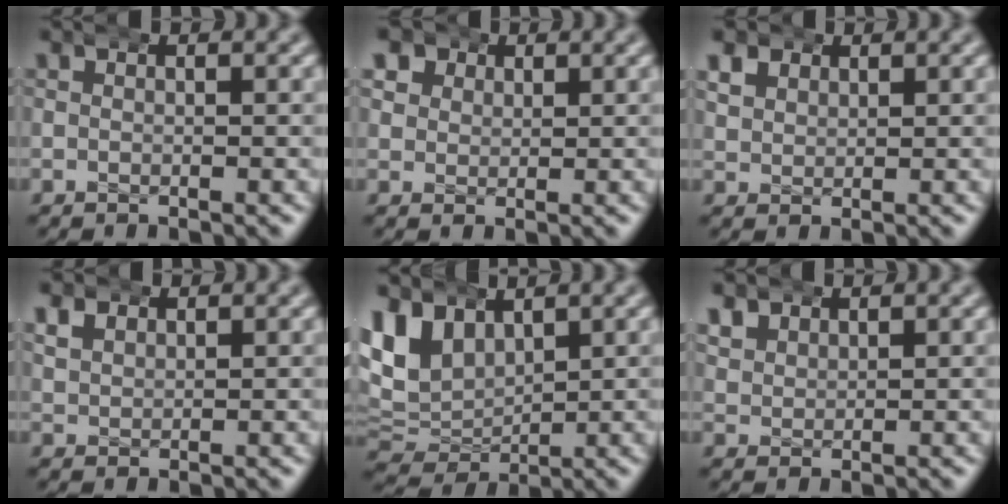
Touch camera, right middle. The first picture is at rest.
{"total": 4.3, "force": [2.0, 3.6, 1.5], "torque": [-0.030, -0.005, 0.032]}
{"total": 2.6, "force": [1.5, 2.0, 0.7], "torque": [-0.019, -0.002, 0.032]}
{"total": 2.1, "force": [1.4, 1.4, 0.6], "torque": [-0.016, -0.001, 0.030]}
{"total": 9.6, "force": [1.8, 8.0, 5.0], "torque": [-0.127, -0.019, 0.038]}
{"total": 2.4, "force": [1.8, 1.4, 0.4], "torque": [-0.015, 0.000, 0.038]}